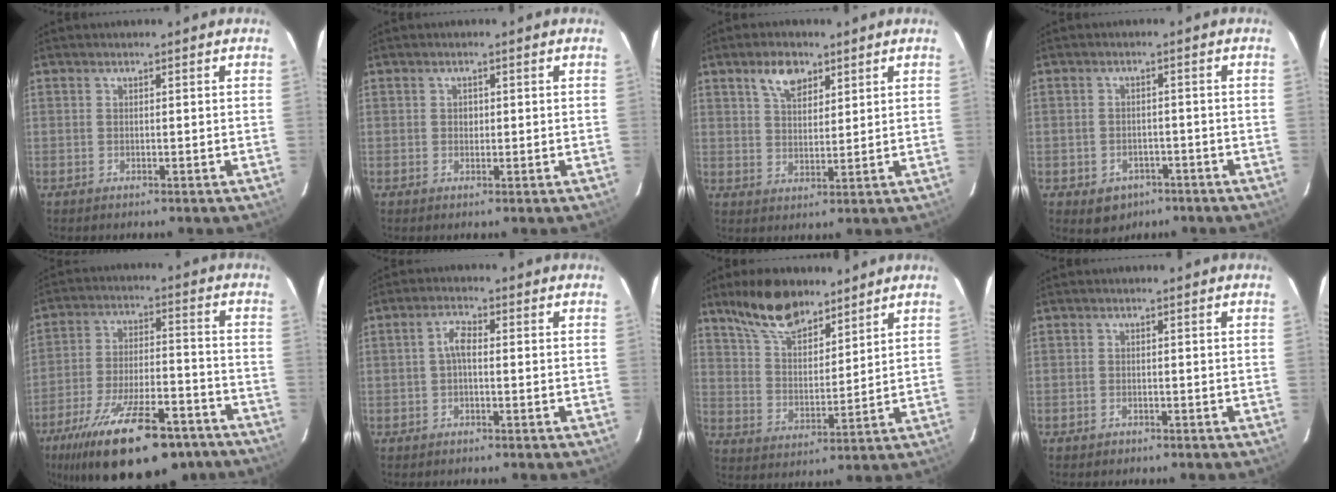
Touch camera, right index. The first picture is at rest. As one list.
[{"total": 1.0, "force": [0.1, 0.9, 0.3], "torque": [-0.002, 0.003, 0.002]}, {"total": 6.1, "force": [3.8, 3.2, 3.6], "torque": [-0.057, 0.007, 0.068]}, {"total": 5.4, "force": [-2.9, 4.3, 1.6], "torque": [-0.040, 0.008, -0.027]}, {"total": 25.3, "force": [-17.8, 8.8, 15.6], "torque": [-0.280, -0.032, -0.261]}, {"total": 2.7, "force": [-0.3, 1.1, 2.5], "torque": [-0.051, 0.010, -0.004]}, {"total": 13.0, "force": [9.8, 5.4, 6.5], "torque": [-0.116, 0.014, 0.184]}, {"total": 1.1, "force": [-0.8, 0.8, 0.1], "torque": [-0.004, 0.004, -0.011]}]